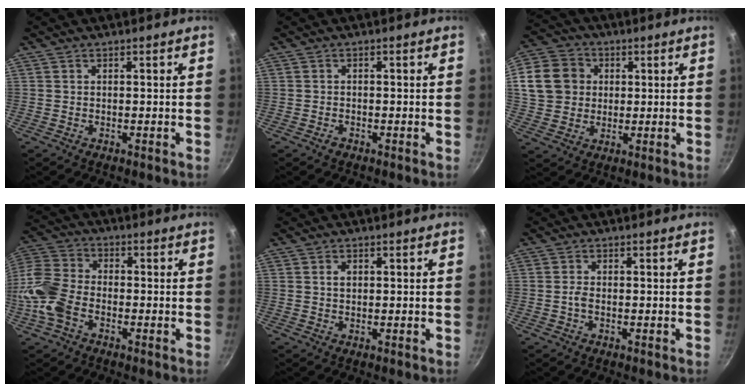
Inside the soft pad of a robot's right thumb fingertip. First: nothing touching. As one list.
[{"total": 0.9, "force": [-0.7, 0.6, 0.2], "torque": [-0.004, 0.006, -0.013]}, {"total": 15.9, "force": [3.2, 13.6, 7.6], "torque": [-0.148, 0.023, 0.053]}, {"total": 10.8, "force": [-3.9, 7.1, 7.2], "torque": [-0.141, 0.031, -0.096]}, {"total": 1.3, "force": [0.3, 1.0, 0.9], "torque": [-0.010, 0.003, 0.005]}, {"total": 1.4, "force": [-0.5, 0.6, 1.1], "torque": [-0.026, 0.005, -0.012]}]